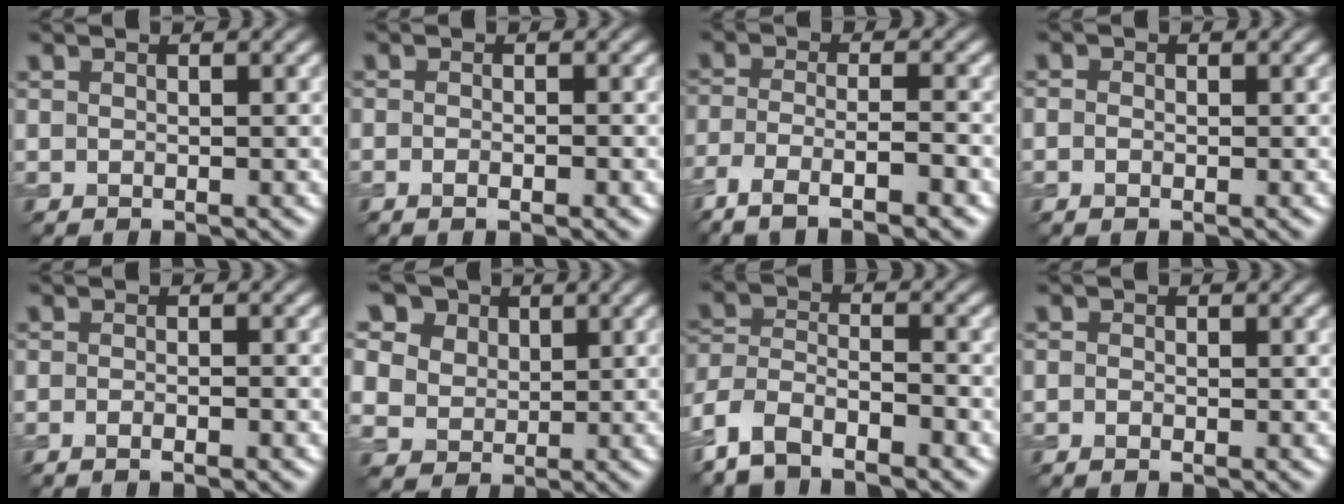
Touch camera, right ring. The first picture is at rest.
{"total": 2.0, "force": [-0.4, 0.9, 1.7], "torque": [-0.009, 0.002, -0.014]}
{"total": 6.7, "force": [-4.4, 1.8, 4.7], "torque": [-0.091, -0.008, -0.084]}
{"total": 0.9, "force": [-0.2, 0.7, 0.5], "torque": [-0.010, -0.003, -0.006]}
{"total": 2.2, "force": [-0.8, 0.8, 1.8], "torque": [-0.011, 0.003, -0.019]}
{"total": 14.2, "force": [7.3, 10.6, 6.0], "torque": [-0.171, 0.034, 0.119]}
{"total": 6.4, "force": [-4.8, 2.6, 3.4], "torque": [-0.063, -0.003, -0.104]}
{"total": 0.7, "force": [-0.3, 0.5, 0.3], "torque": [-0.004, -0.003, -0.007]}